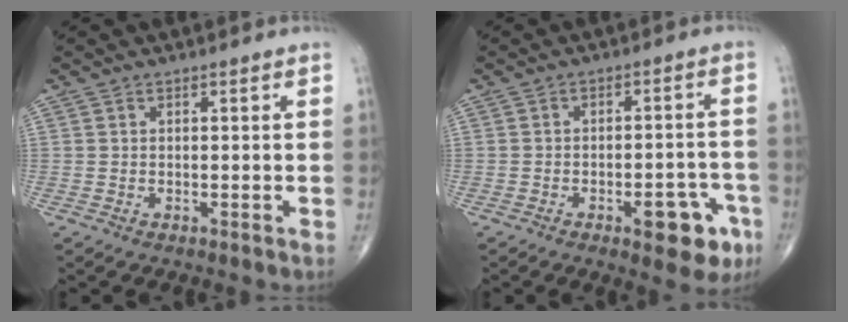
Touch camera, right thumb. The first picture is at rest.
{"total": 9.4, "force": [-4.5, 4.0, 7.2], "torque": [-0.064, 0.029, -0.052]}